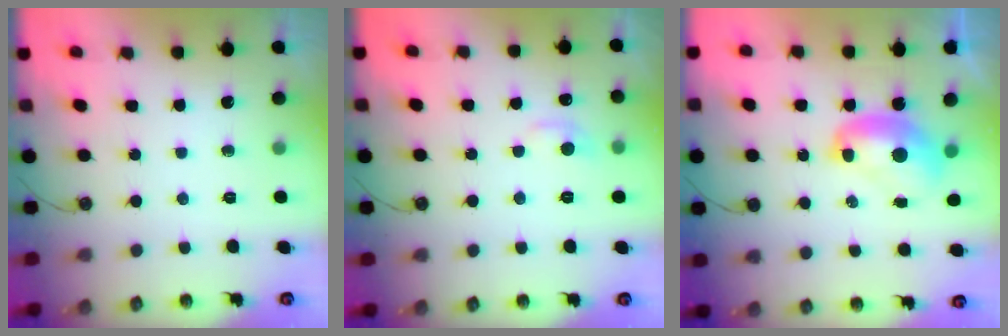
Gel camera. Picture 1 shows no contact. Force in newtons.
{"total": 0.8, "press": 0.2, "slide": 0.8}
{"total": 2.4, "press": 2.4, "slide": 0.3}